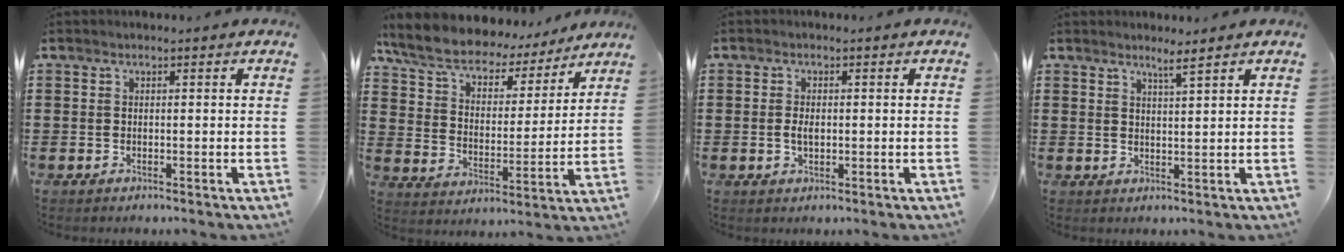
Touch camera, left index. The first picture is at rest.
{"total": 8.3, "force": [7.5, 2.2, 2.8], "torque": [-0.089, -0.042, 0.131]}
{"total": 2.0, "force": [-0.1, 1.0, 1.8], "torque": [-0.043, 0.000, -0.004]}
{"total": 2.4, "force": [2.1, -0.2, 1.2], "torque": [-0.028, -0.002, 0.038]}